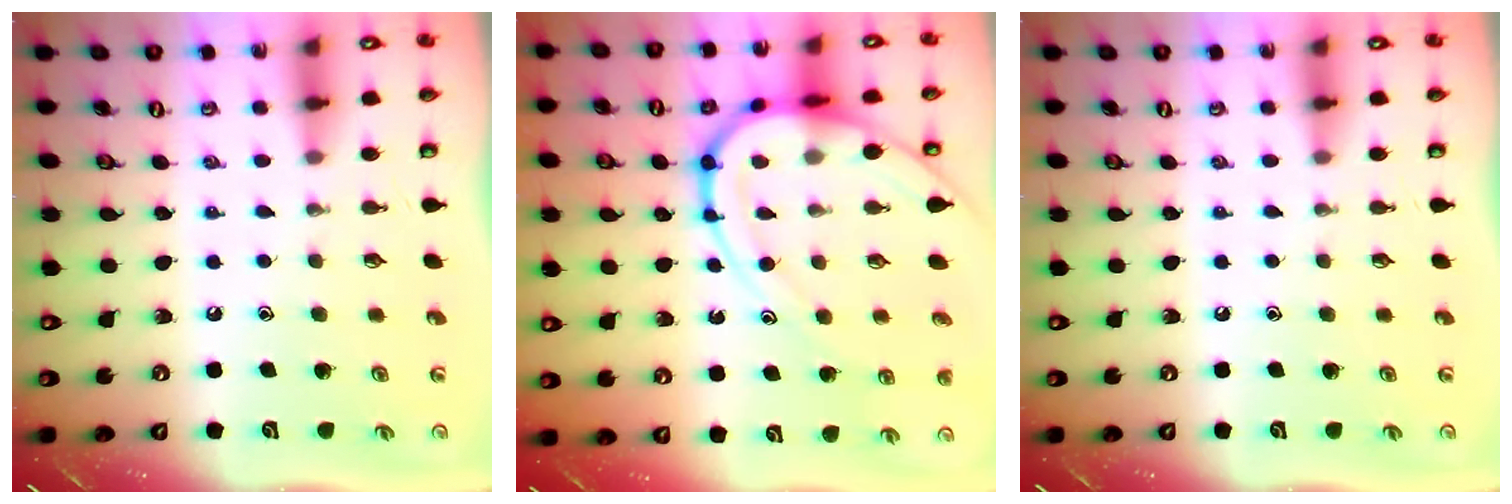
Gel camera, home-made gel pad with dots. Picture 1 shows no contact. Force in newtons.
{"total": 13.9, "press": 13.8, "slide": 1.4}
{"total": 0.0}